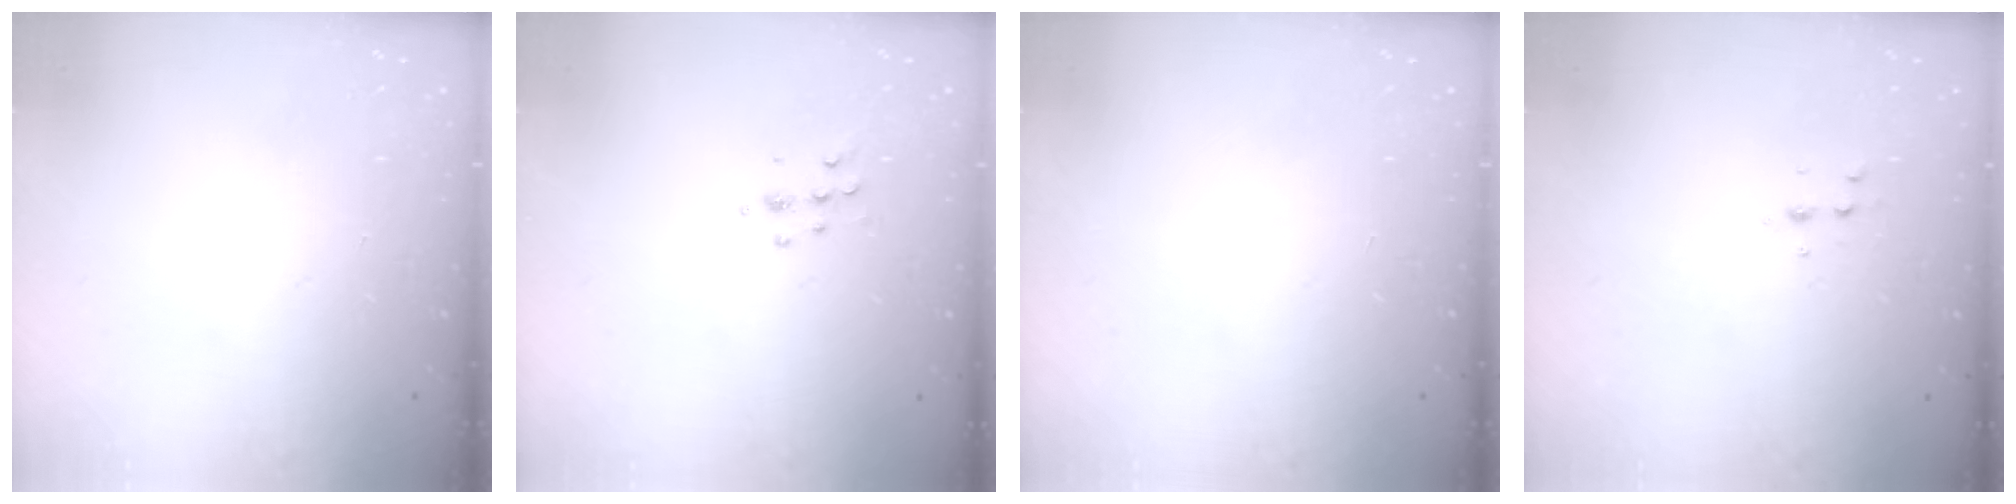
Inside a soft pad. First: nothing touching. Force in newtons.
{"total": 5.4, "press": 5.4, "slide": 0.6}
{"total": 0.0}
{"total": 4.1, "press": 4.0, "slide": 1.1}